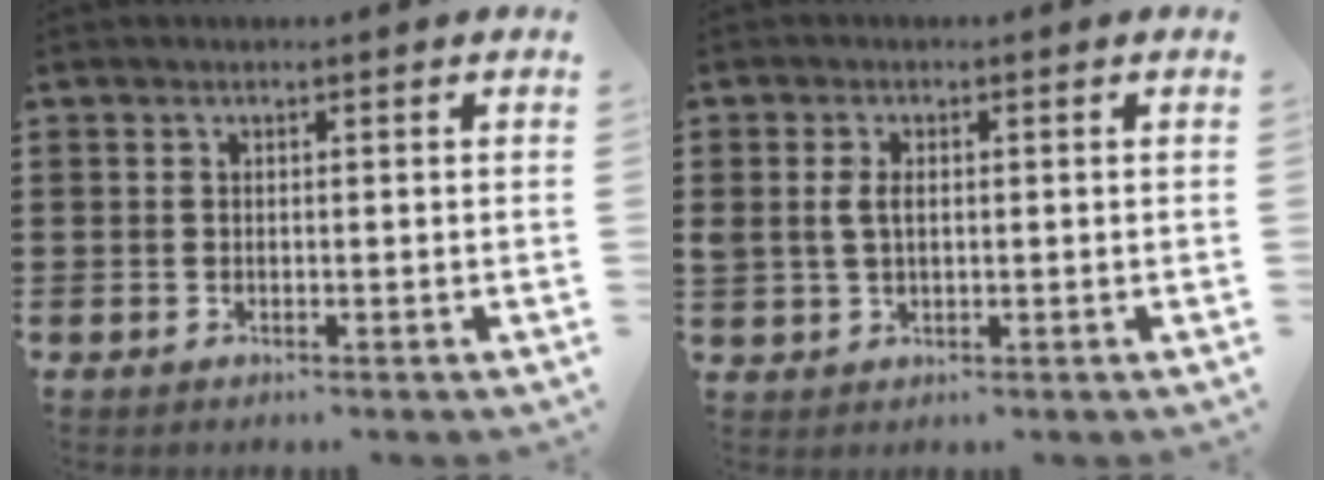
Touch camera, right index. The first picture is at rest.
{"total": 2.8, "force": [0.4, 1.6, 2.2], "torque": [-0.054, 0.005, 0.003]}